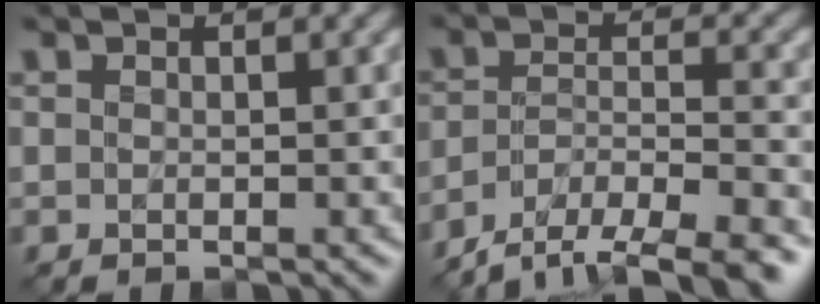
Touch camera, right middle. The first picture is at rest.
{"total": 7.8, "force": [-6.5, 2.0, 3.6], "torque": [-0.064, -0.014, -0.110]}